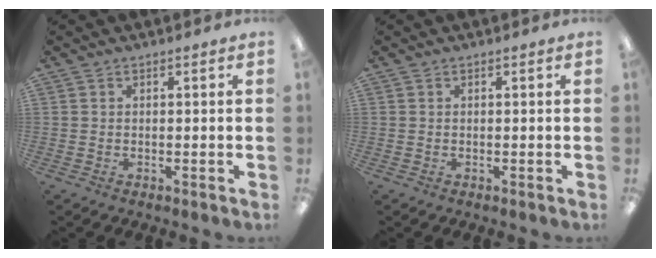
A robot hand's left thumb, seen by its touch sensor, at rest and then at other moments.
{"total": 0.0}